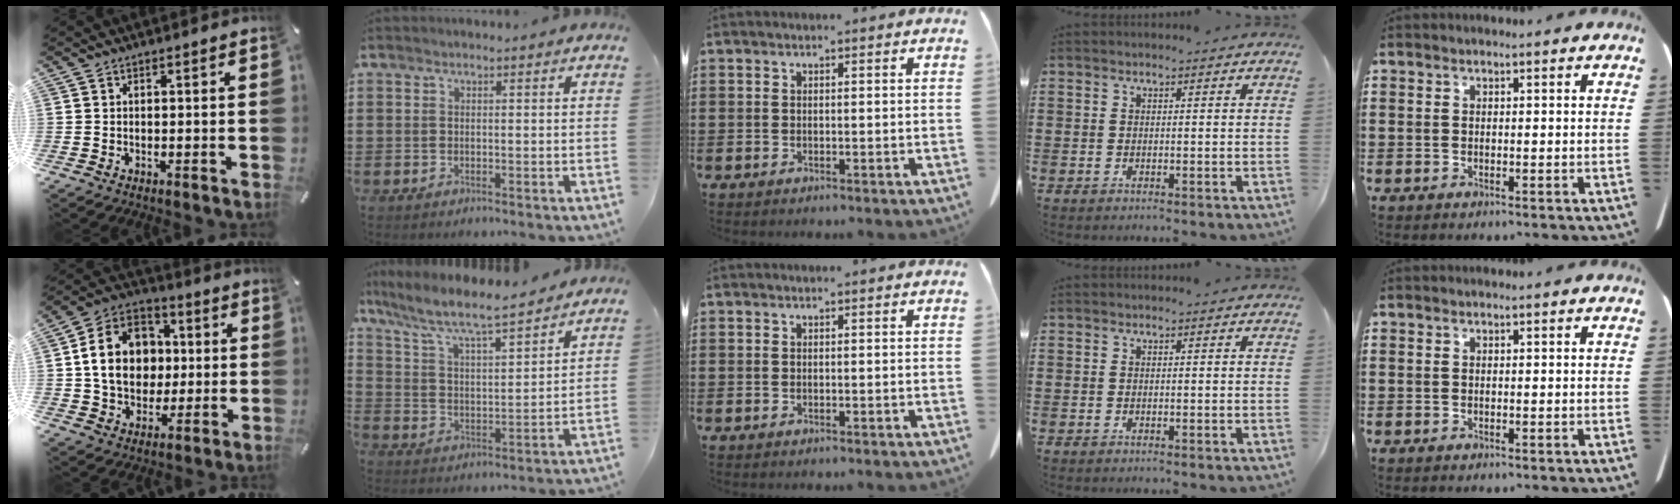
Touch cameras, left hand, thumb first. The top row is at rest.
{"thumb": {"total": 15.5, "force": [0.2, 13.1, 8.2], "torque": [-0.161, 0.021, 0.009]}, "index": {"total": 7.1, "force": [6.1, 0.6, 3.6], "torque": [-0.097, -0.038, 0.099]}}